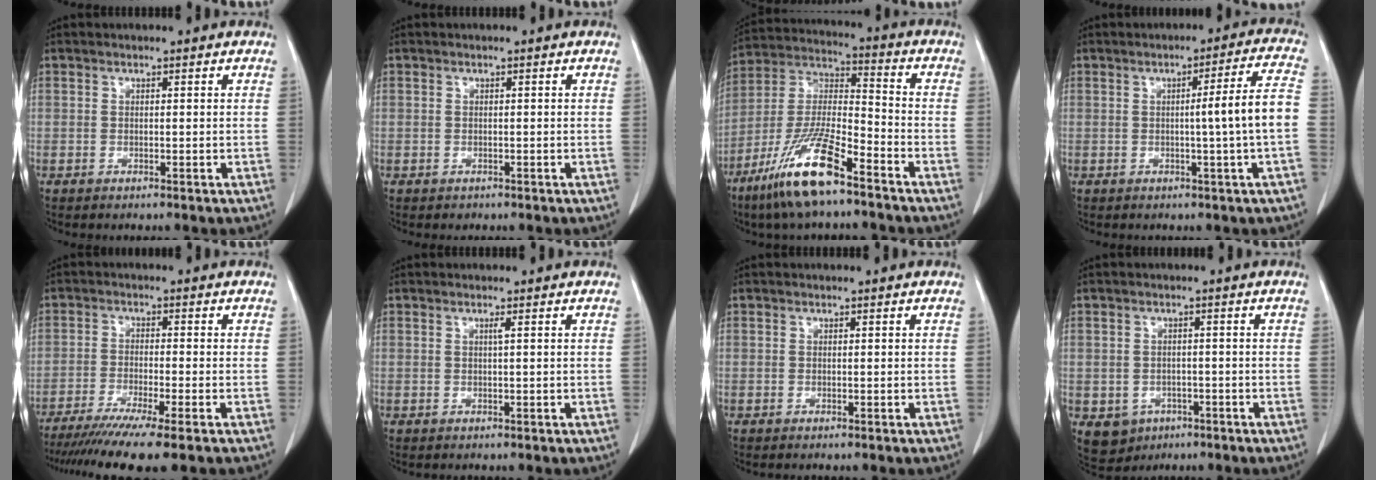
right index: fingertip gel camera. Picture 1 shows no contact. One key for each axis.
{"total": 0.6, "fx": -0.3, "fy": 0.5, "fz": 0.0, "tx": -0.005, "ty": 0.004, "tz": -0.003}
{"total": 14.7, "fx": -9.4, "fy": 2.2, "fz": 11.0, "tx": -0.231, "ty": -0.023, "tz": -0.181}
{"total": 7.9, "fx": -0.8, "fy": -1.6, "fz": 7.7, "tx": -0.104, "ty": 0.007, "tz": -0.012}
{"total": 11.4, "fx": -9.0, "fy": -0.8, "fz": 7.0, "tx": -0.099, "ty": -0.029, "tz": -0.140}
{"total": 0.5, "fx": 0.1, "fy": -0.2, "fz": 0.5, "tx": -0.011, "ty": -0.002, "tz": 0.005}
{"total": 0.0}
{"total": 5.2, "fx": -2.3, "fy": 4.4, "fz": 1.3, "tx": -0.016, "ty": 0.004, "tz": -0.026}